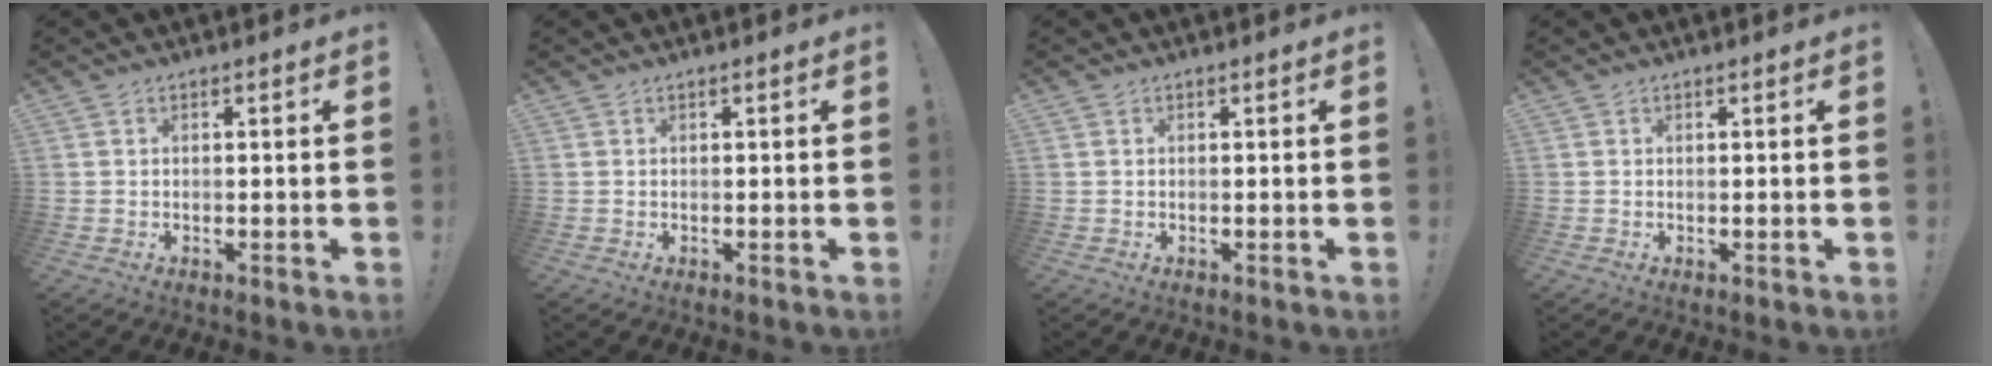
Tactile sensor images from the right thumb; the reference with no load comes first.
{"total": 0.0}
{"total": 0.0}
{"total": 0.0}